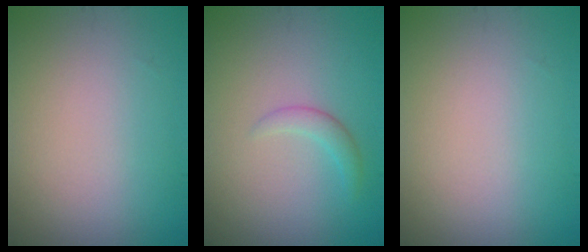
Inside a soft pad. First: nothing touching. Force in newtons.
{"total": 1.5, "press": 1.5, "slide": 0.1}
{"total": 0.0}